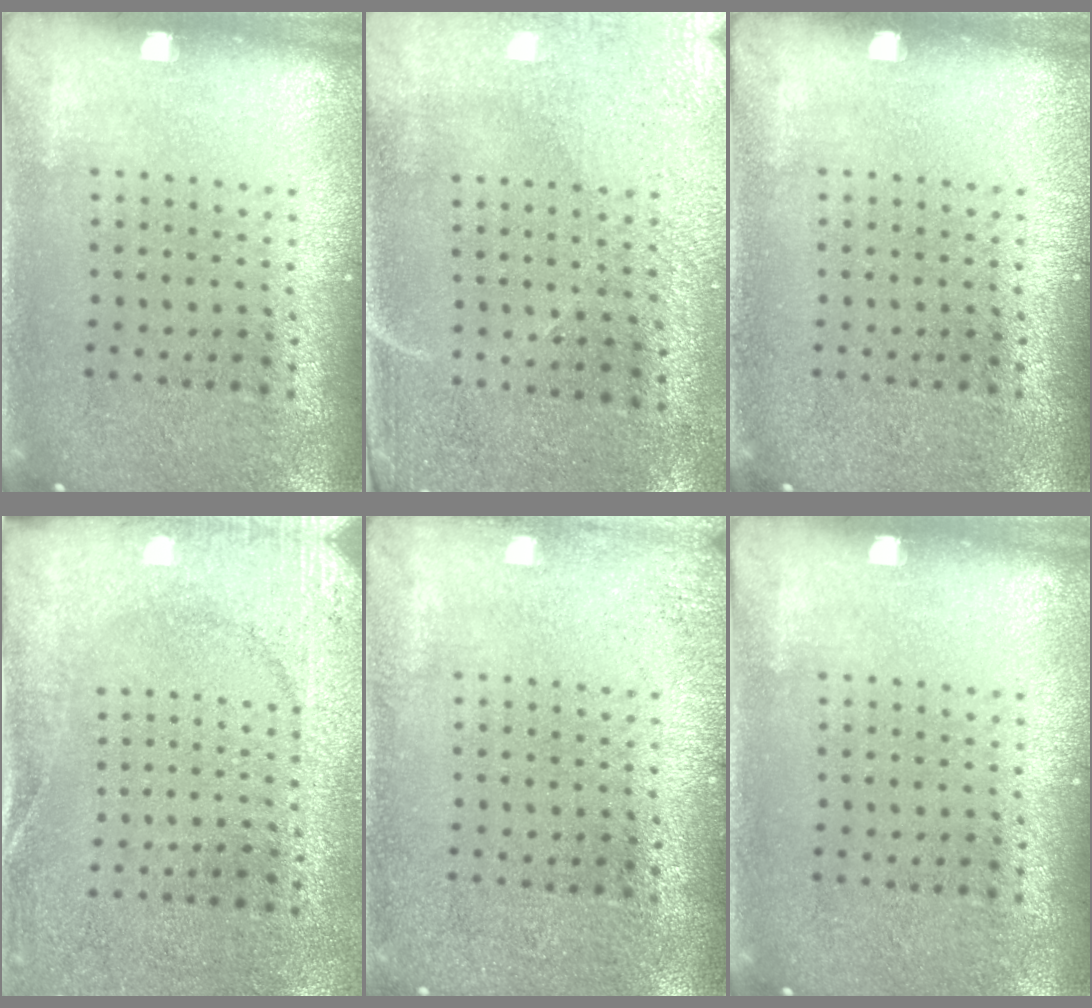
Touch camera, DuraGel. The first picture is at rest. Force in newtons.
{"total": 2.9, "press": 2.5, "slide": 1.5}
{"total": 0.0}
{"total": 2.6, "press": 2.4, "slide": 1.0}
{"total": 1.2, "press": 1.1, "slide": 0.2}
{"total": 0.0}